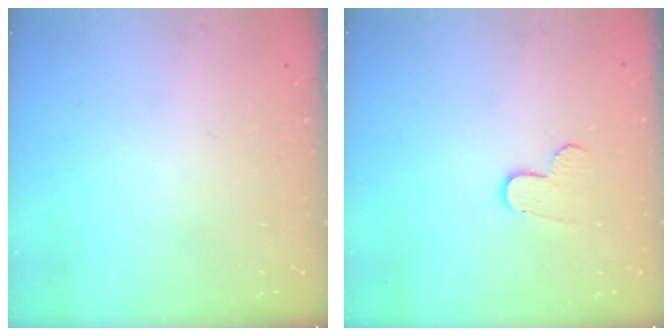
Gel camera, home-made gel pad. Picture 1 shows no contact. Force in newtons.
{"total": 6.6, "press": 6.6, "slide": 0.6}